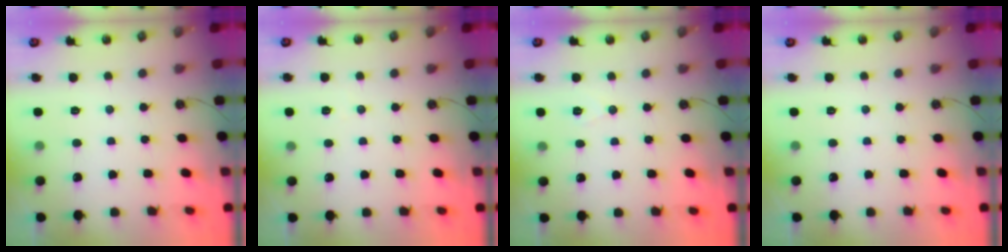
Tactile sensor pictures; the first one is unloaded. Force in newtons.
{"total": 5.8, "press": 3.7, "slide": 4.4}
{"total": 5.8, "press": 3.7, "slide": 4.4}
{"total": 0.0}